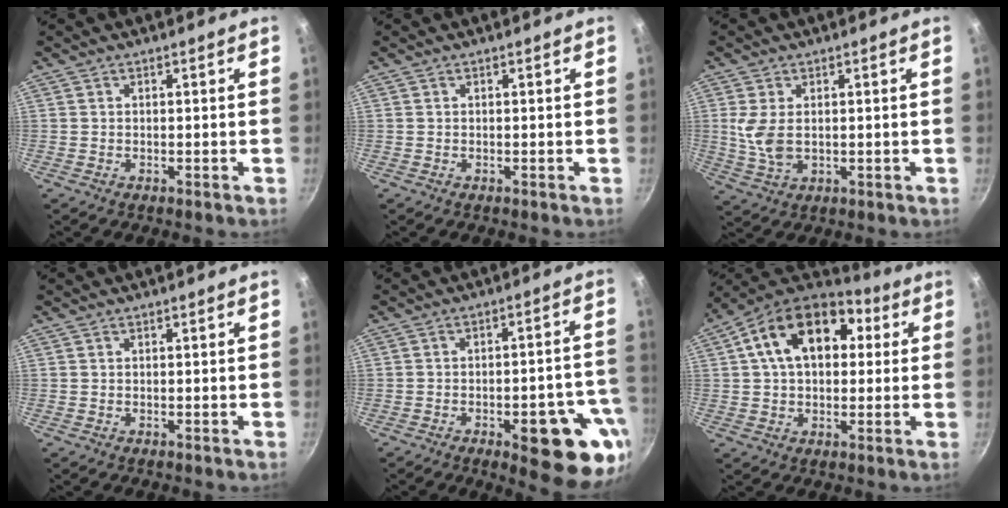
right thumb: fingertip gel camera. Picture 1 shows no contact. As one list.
[{"total": 0.0}, {"total": 6.2, "force": [0.8, 3.6, 5.0], "torque": [-0.103, -0.006, 0.021]}, {"total": 0.0}, {"total": 16.1, "force": [-7.0, 5.7, 13.3], "torque": [-0.114, 0.031, -0.085]}, {"total": 18.7, "force": [4.9, 12.5, 13.0], "torque": [-0.189, 0.024, 0.061]}]